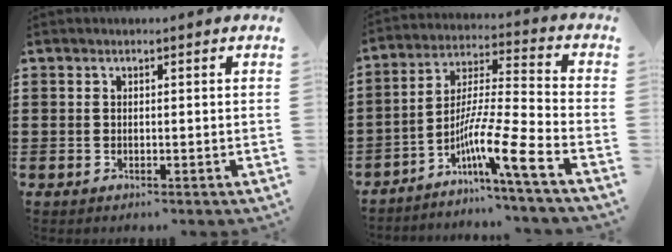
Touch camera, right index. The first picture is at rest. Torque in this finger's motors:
{"motor_torque": [-0.89, 0.33, -0.14, -0.04]}